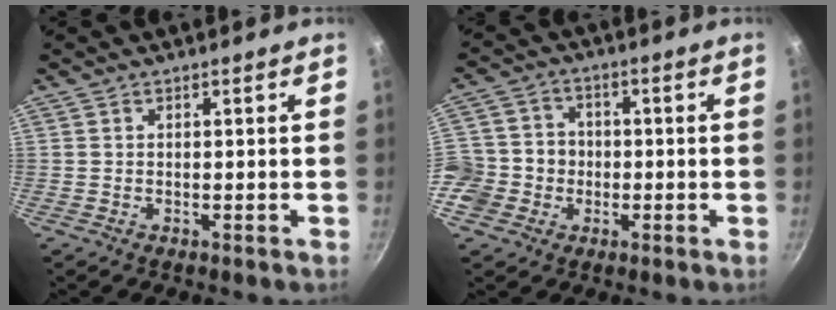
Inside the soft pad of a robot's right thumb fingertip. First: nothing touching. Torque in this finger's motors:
{"motor_torque": [1.68, 1.90, 1.16, -0.83, 0.08]}